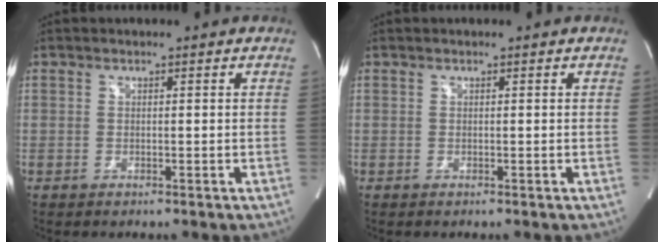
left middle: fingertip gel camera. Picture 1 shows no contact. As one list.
[{"total": 0.0}]